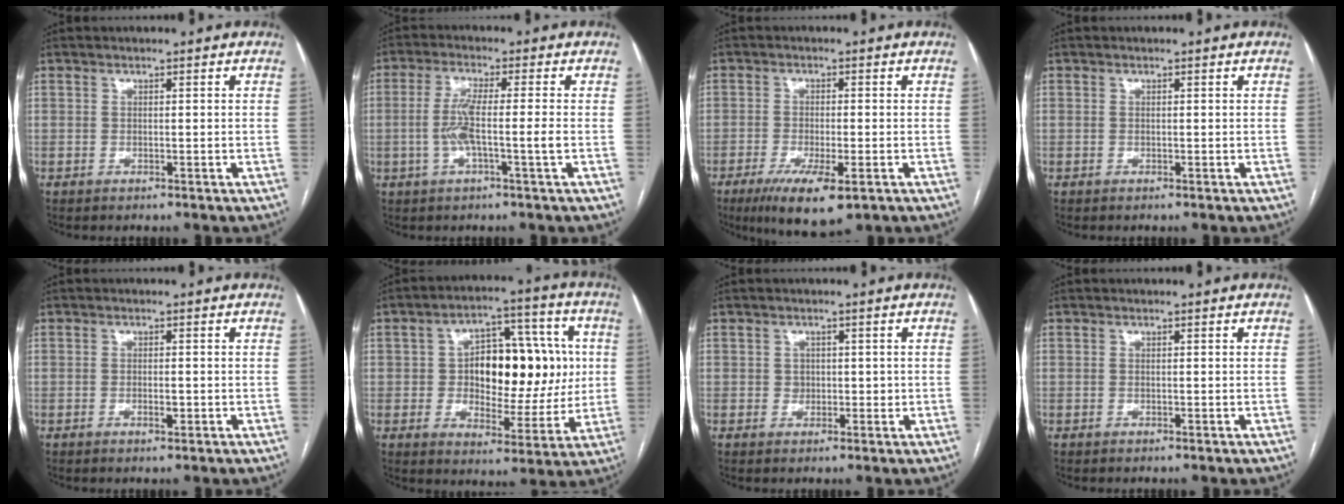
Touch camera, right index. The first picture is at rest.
{"total": 6.1, "force": [-1.2, -0.2, 5.9], "torque": [-0.122, 0.003, -0.022]}
{"total": 8.6, "force": [-4.5, 2.1, 7.0], "torque": [-0.120, -0.020, -0.070]}
{"total": 0.0}
{"total": 1.5, "force": [-0.5, 0.5, 1.4], "torque": [-0.025, -0.001, -0.007]}
{"total": 16.1, "force": [1.5, 8.2, 13.8], "torque": [-0.196, 0.034, 0.031]}
{"total": 2.0, "force": [0.2, 1.8, 0.9], "torque": [-0.011, 0.003, 0.005]}
{"total": 0.0}